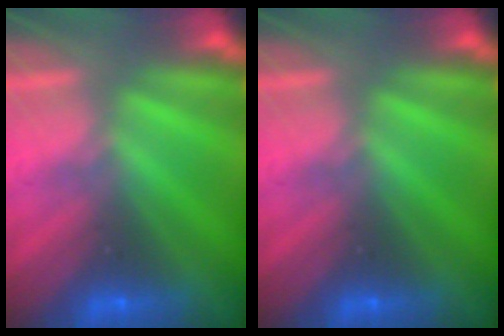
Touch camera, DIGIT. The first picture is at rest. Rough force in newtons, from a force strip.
{"total": 0.0}